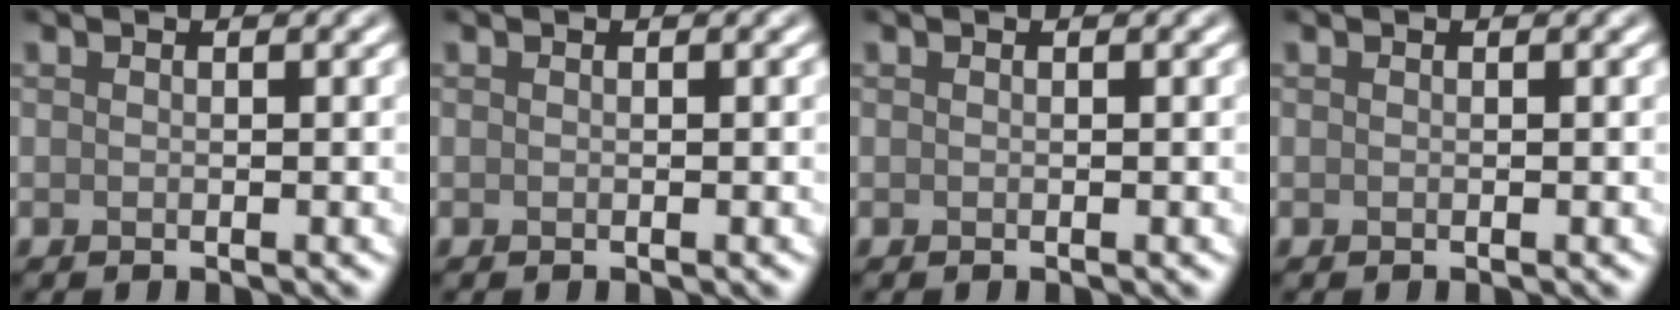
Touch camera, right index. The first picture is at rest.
{"total": 0.0}
{"total": 0.0}
{"total": 0.0}